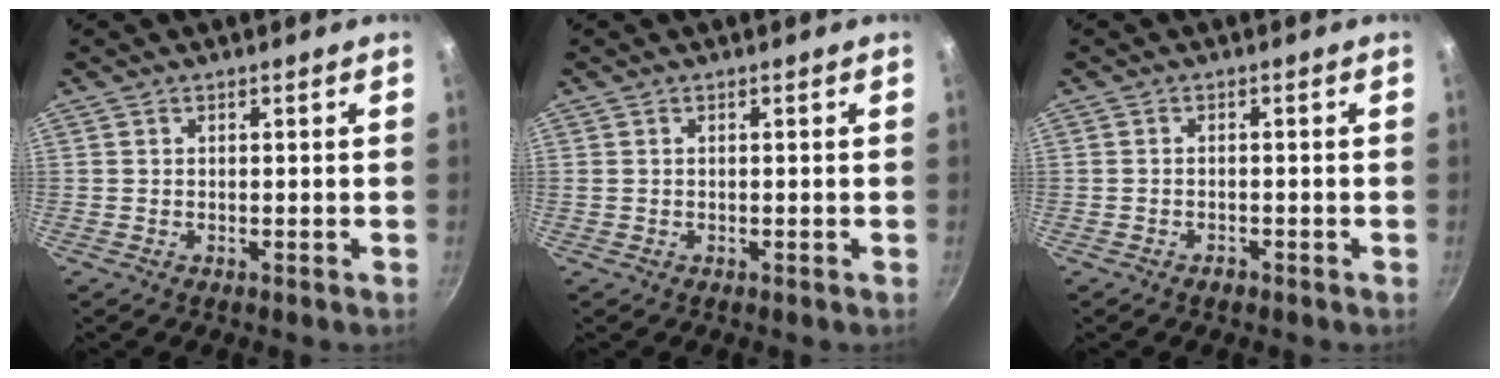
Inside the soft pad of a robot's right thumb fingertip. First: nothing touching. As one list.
[{"total": 0.0}, {"total": 1.3, "force": [-1.0, 0.6, 0.5], "torque": [-0.010, 0.010, -0.014]}]